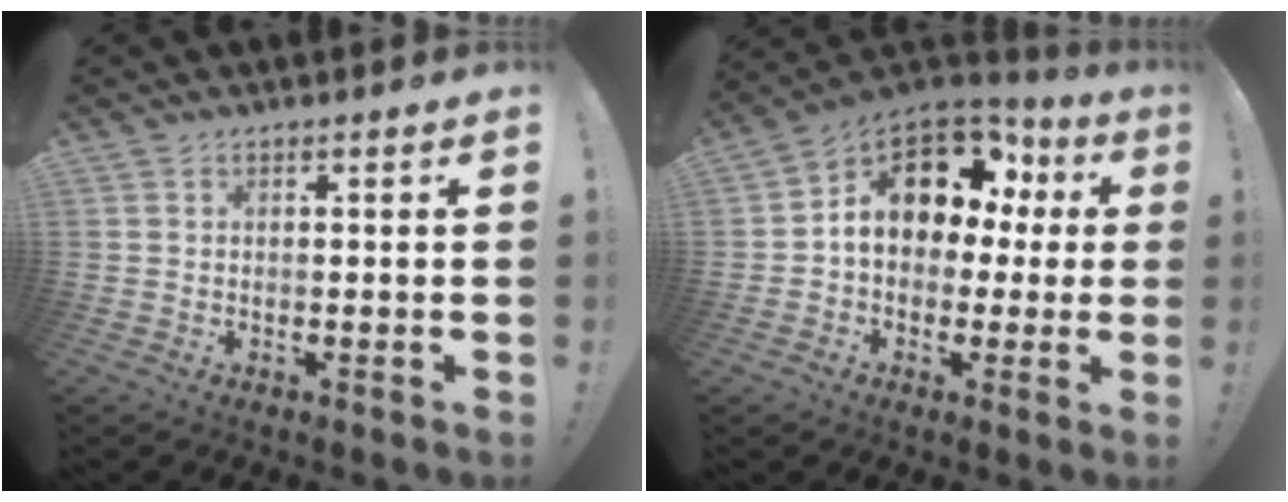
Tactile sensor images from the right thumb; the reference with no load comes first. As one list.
[{"total": 13.8, "force": [5.2, 9.6, 8.3], "torque": [-0.127, -0.025, 0.098]}]